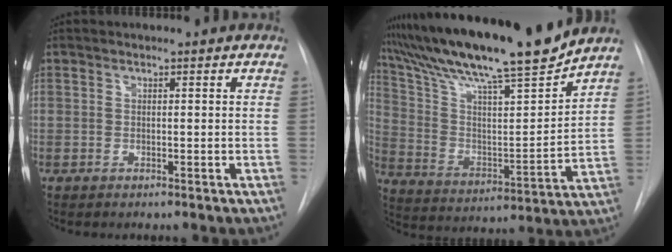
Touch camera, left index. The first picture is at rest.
{"total": 20.7, "force": [18.0, -0.3, 10.2], "torque": [-0.181, -0.017, 0.301]}